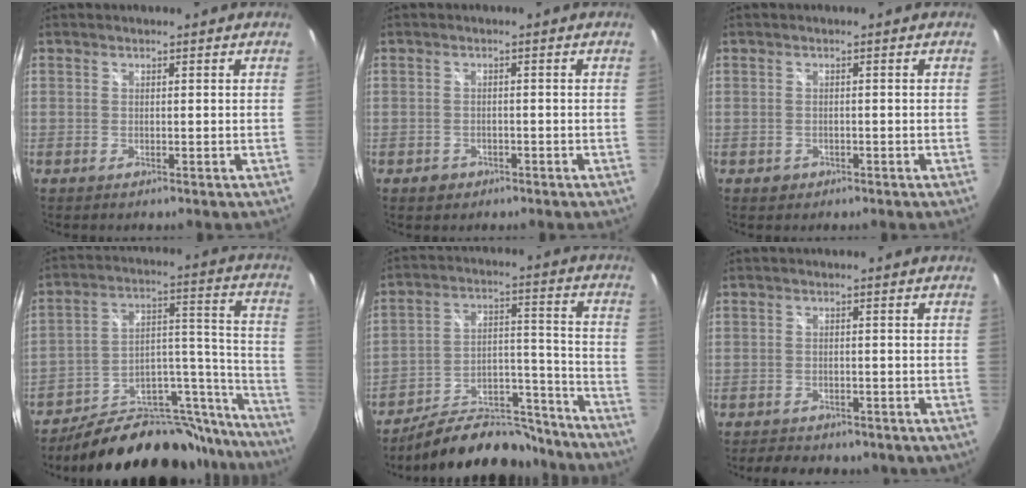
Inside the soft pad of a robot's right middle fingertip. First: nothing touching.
{"total": 2.4, "force": [-1.4, 1.9, 0.5], "torque": [-0.015, 0.000, -0.019]}
{"total": 1.7, "force": [-0.9, 1.4, 0.4], "torque": [-0.010, -0.002, -0.011]}
{"total": 28.3, "force": [-23.9, 10.1, 11.2], "torque": [-0.118, 0.068, -0.335]}
{"total": 18.3, "force": [-16.0, 6.5, 6.2], "torque": [-0.099, 0.048, -0.227]}
{"total": 6.5, "force": [-4.6, 3.6, 2.8], "torque": [-0.064, -0.005, -0.056]}